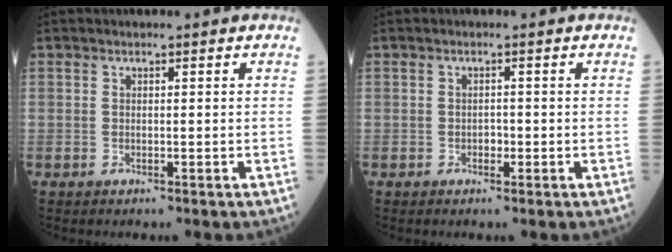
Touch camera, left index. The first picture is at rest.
{"total": 1.1, "force": [-0.5, 0.7, 0.7], "torque": [-0.009, 0.003, -0.009]}